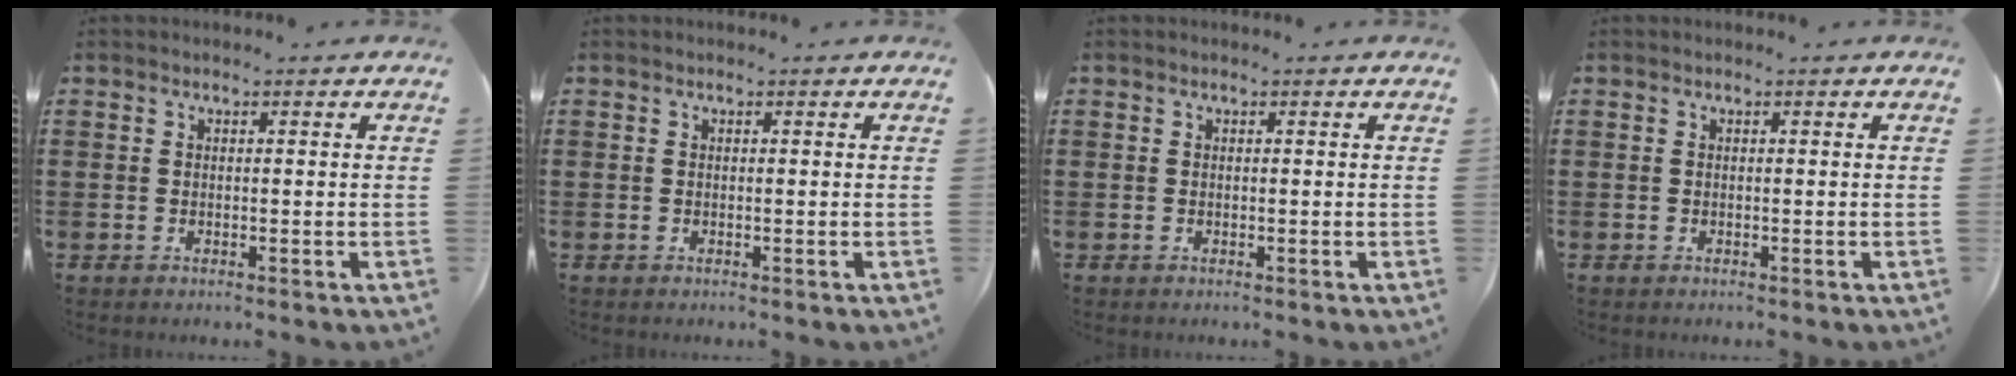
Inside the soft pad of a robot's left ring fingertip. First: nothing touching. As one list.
[{"total": 0.0}, {"total": 0.0}, {"total": 0.0}]